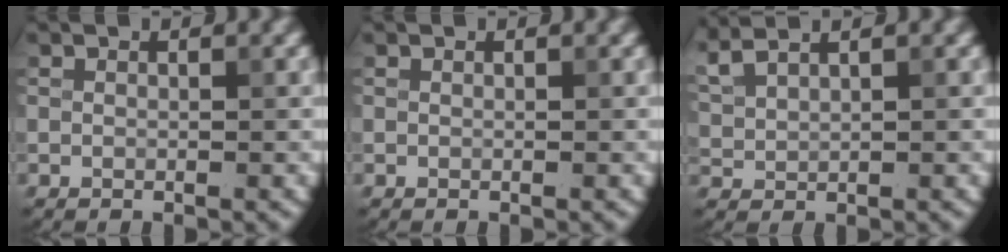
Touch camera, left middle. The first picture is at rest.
{"total": 0.0}
{"total": 3.5, "force": [2.8, 0.9, 1.8], "torque": [-0.053, 0.017, 0.055]}